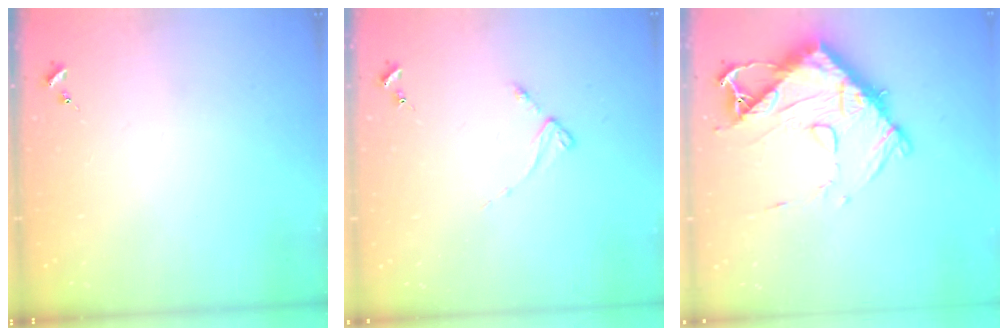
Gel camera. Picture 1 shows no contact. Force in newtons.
{"total": 2.8, "press": 2.8, "slide": 0.3}
{"total": 15.6, "press": 15.6, "slide": 1.1}